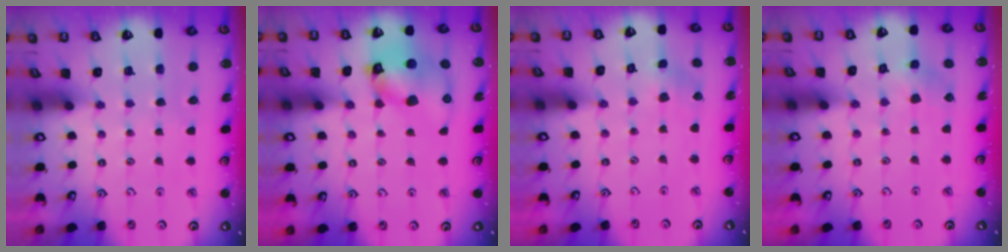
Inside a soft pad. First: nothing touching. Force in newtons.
{"total": 13.1, "press": 13.0, "slide": 1.7}
{"total": 0.7, "press": 0.6, "slide": 0.2}
{"total": 4.3, "press": 4.3, "slide": 0.7}